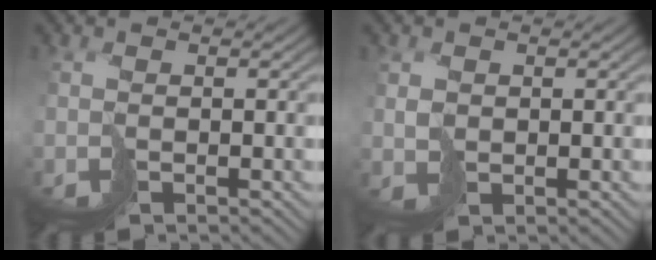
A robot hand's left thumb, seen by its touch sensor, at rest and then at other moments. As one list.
[{"total": 1.6, "force": [0.9, 1.3, 0.4], "torque": [-0.006, -0.002, 0.026]}]